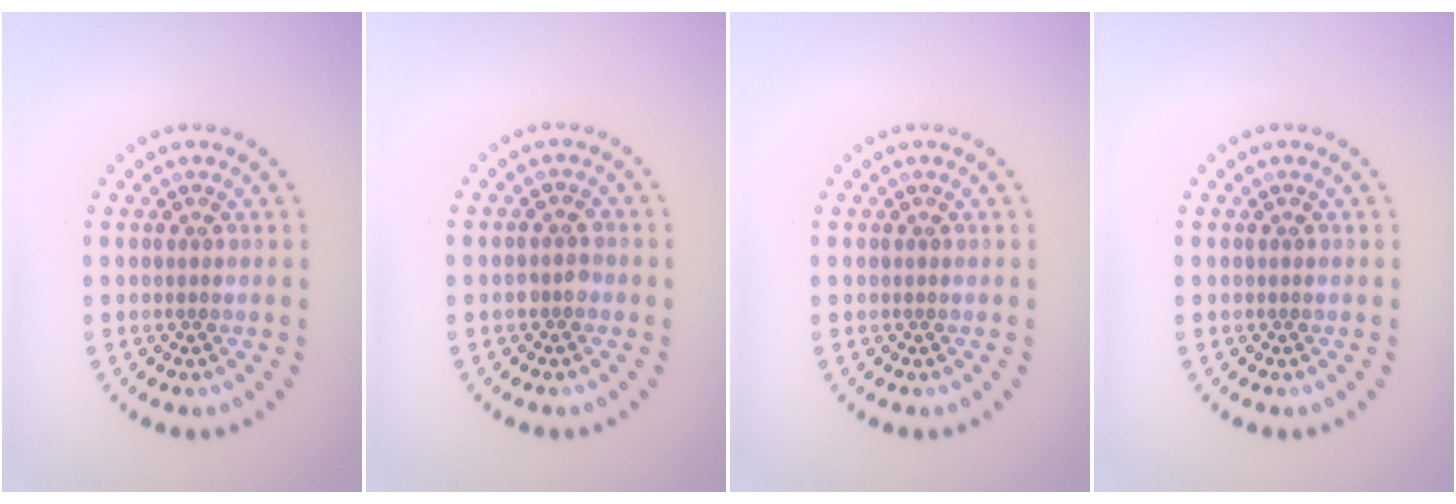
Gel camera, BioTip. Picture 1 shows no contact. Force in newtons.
{"total": 1.5, "press": 1.5, "slide": 0.3}
{"total": 0.0}
{"total": 0.0}